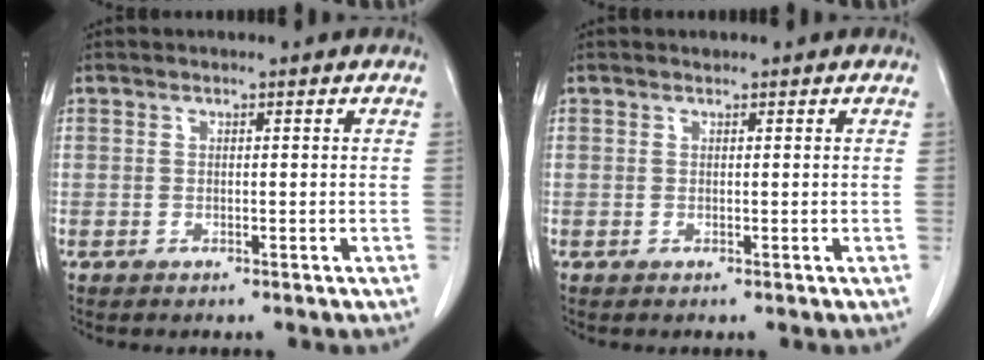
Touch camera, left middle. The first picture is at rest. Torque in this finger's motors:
{"motor_torque": [0.11, -0.07, -0.04, 0.01]}